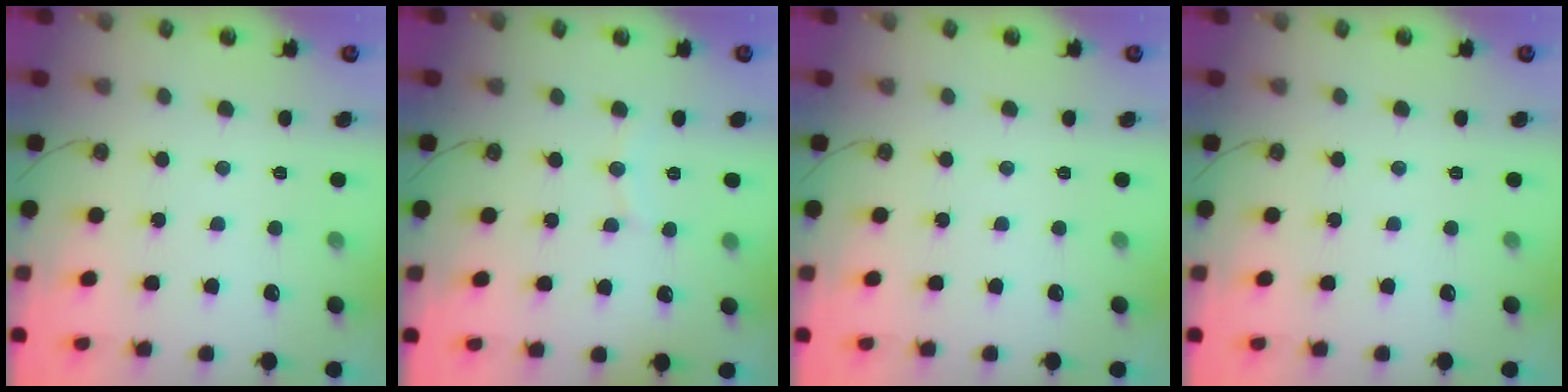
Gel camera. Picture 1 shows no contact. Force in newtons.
{"total": 4.3, "press": 4.2, "slide": 0.6}
{"total": 0.0}
{"total": 0.0}